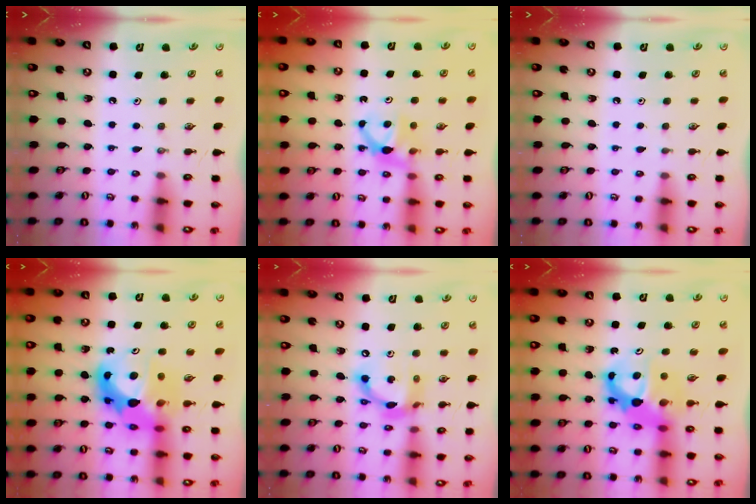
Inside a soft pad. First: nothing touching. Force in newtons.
{"total": 6.4, "press": 6.3, "slide": 0.4}
{"total": 0.6, "press": 0.6, "slide": 0.1}
{"total": 13.9, "press": 13.8, "slide": 1.3}
{"total": 13.2, "press": 13.2, "slide": 0.4}
{"total": 9.2, "press": 9.2, "slide": 0.8}